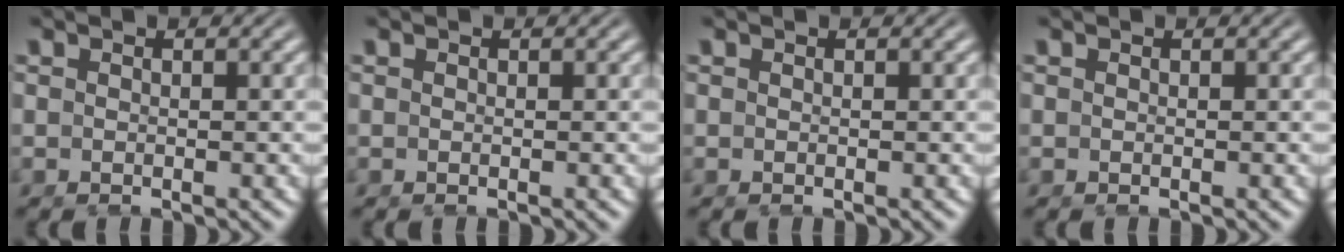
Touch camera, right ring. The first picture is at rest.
{"total": 0.0}
{"total": 0.0}
{"total": 0.0}